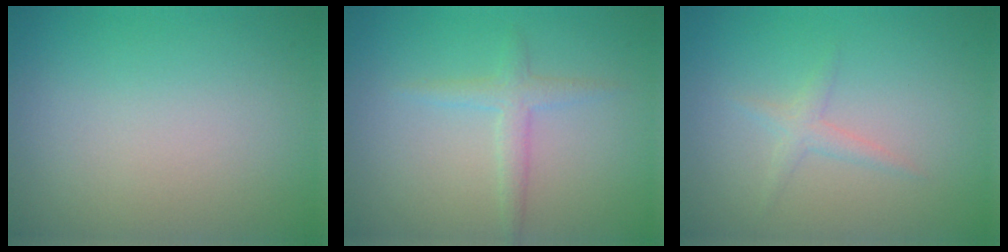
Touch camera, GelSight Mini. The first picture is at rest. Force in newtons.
{"total": 1.9, "press": 1.9, "slide": 0.2}
{"total": 1.3, "press": 1.3, "slide": 0.0}